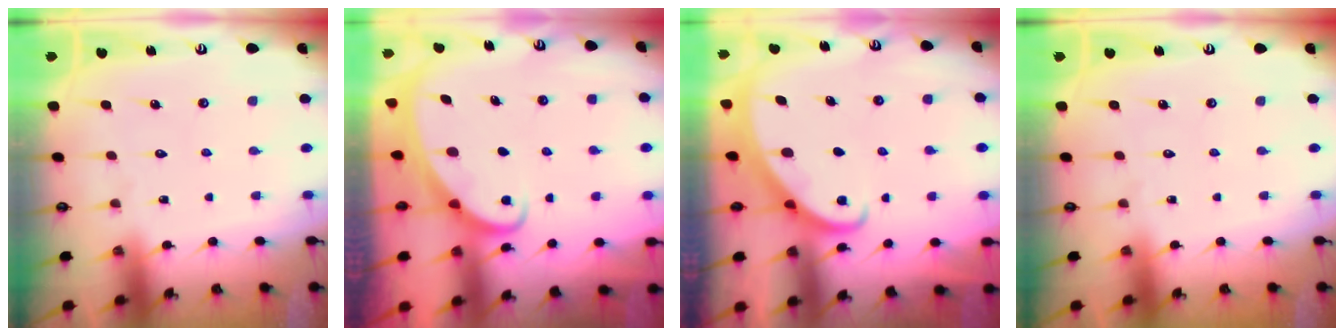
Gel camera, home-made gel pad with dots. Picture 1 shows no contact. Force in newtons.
{"total": 2.0, "press": 2.0, "slide": 0.2}
{"total": 2.1, "press": 2.0, "slide": 0.3}
{"total": 0.0}